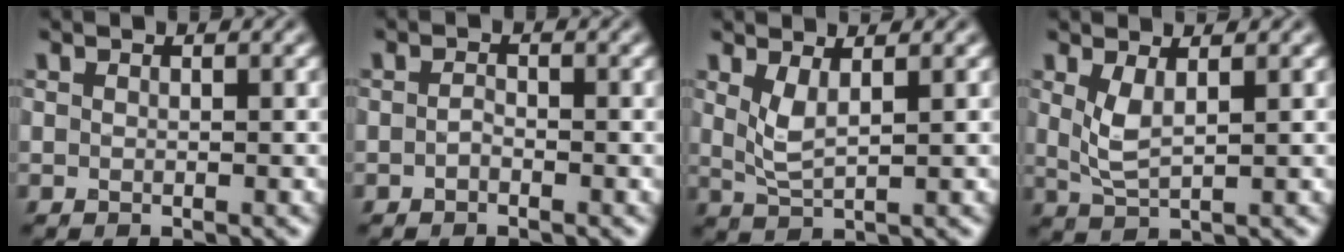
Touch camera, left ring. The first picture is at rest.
{"total": 0.8, "force": [-0.4, 0.4, 0.5], "torque": [-0.012, 0.001, -0.009]}
{"total": 2.4, "force": [1.1, 0.6, 2.0], "torque": [-0.046, -0.008, 0.026]}
{"total": 2.5, "force": [1.0, 0.8, 2.2], "torque": [-0.053, -0.006, 0.025]}